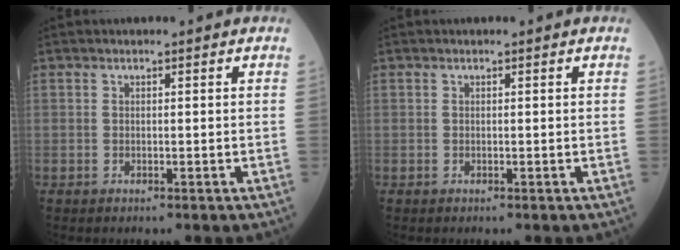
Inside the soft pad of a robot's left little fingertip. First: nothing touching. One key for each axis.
{"total": 0.0}